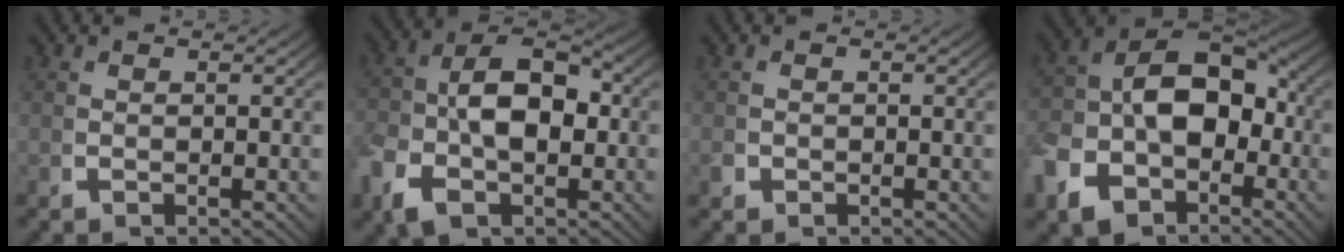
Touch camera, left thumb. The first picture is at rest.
{"total": 9.7, "force": [-1.4, 6.6, 6.9], "torque": [-0.128, -0.017, -0.018]}
{"total": 0.9, "force": [-0.4, 0.8, 0.2], "torque": [-0.011, -0.005, -0.008]}
{"total": 14.5, "force": [-2.6, 10.3, 9.8], "torque": [-0.197, -0.035, -0.028]}